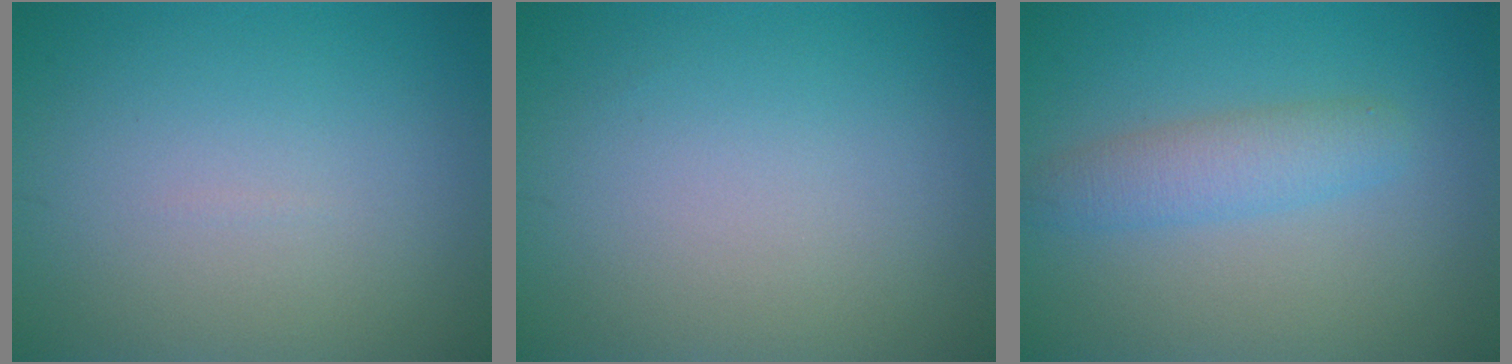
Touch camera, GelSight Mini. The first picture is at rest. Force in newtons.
{"total": 0.0}
{"total": 3.0, "press": 3.0, "slide": 0.1}